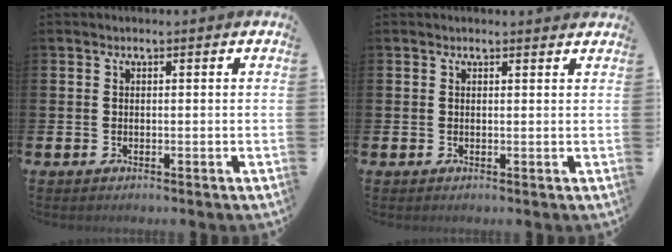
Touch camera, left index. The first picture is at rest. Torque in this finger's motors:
{"motor_torque": [0.83, -1.31, 0.04, -0.02]}